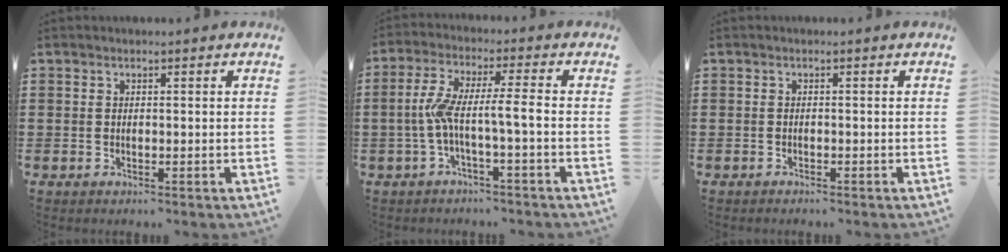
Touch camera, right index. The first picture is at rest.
{"total": 6.8, "force": [-1.5, 0.1, 6.6], "torque": [-0.140, -0.006, -0.037]}
{"total": 0.7, "force": [-0.7, 0.0, 0.0], "torque": [-0.002, -0.002, -0.014]}